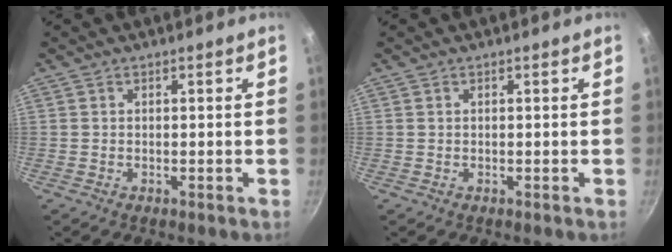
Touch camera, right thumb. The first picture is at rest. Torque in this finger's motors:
{"motor_torque": [-0.15, -0.15, 0.17, -0.17, 0.00]}